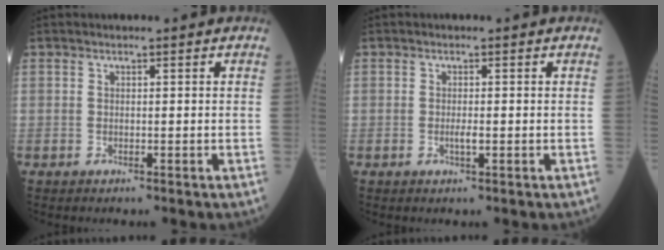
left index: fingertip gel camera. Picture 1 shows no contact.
{"total": 1.2, "force": [-0.3, 0.2, 1.2], "torque": [-0.023, -0.002, -0.004]}